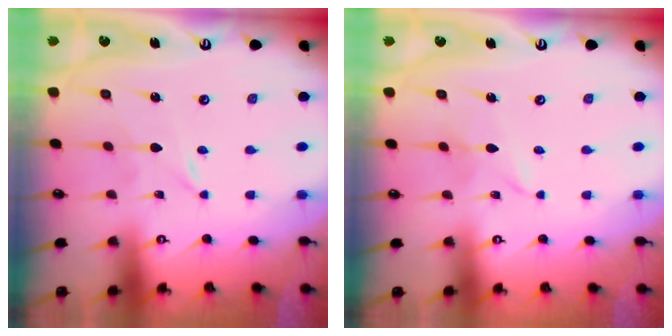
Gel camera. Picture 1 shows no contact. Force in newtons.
{"total": 2.3, "press": 2.3, "slide": 0.2}